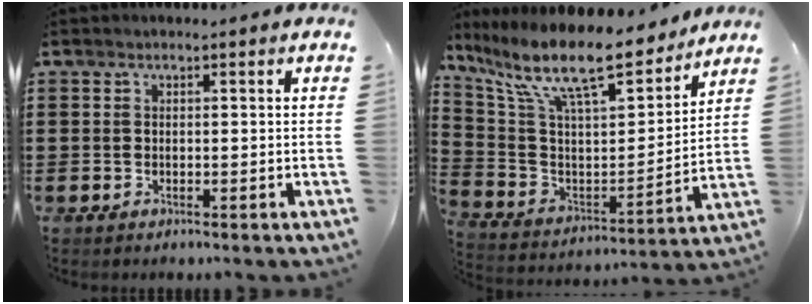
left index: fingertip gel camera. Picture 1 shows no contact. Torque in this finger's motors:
{"motor_torque": [2.14, 0.00, 0.53, 0.21]}